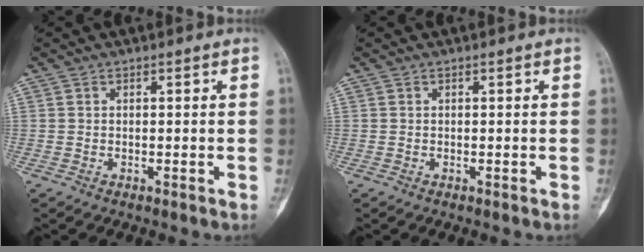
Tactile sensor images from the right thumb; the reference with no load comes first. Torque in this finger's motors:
{"motor_torque": [0.00, 0.00, 0.07, 0.06, 0.00]}